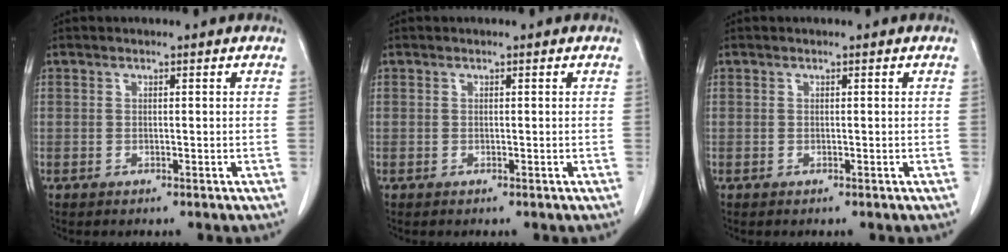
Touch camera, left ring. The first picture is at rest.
{"total": 0.0}
{"total": 0.0}